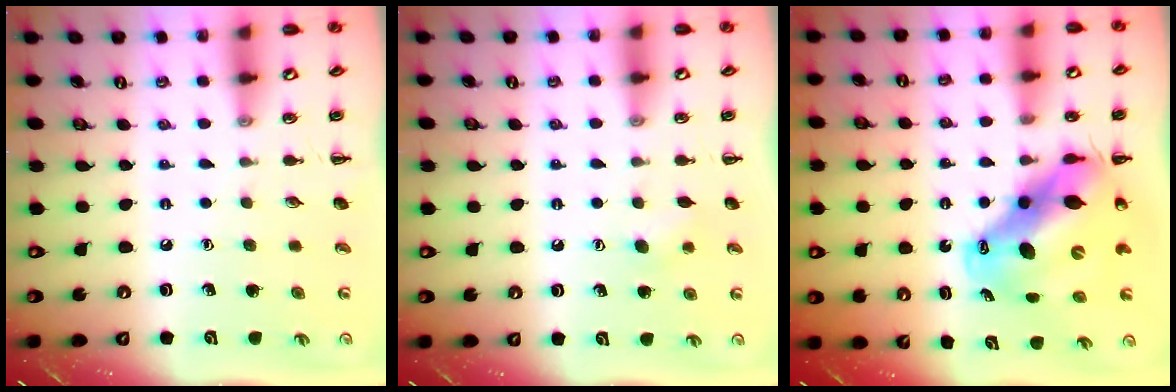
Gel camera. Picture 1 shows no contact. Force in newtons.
{"total": 3.0, "press": 2.9, "slide": 0.8}
{"total": 16.2, "press": 15.7, "slide": 4.2}